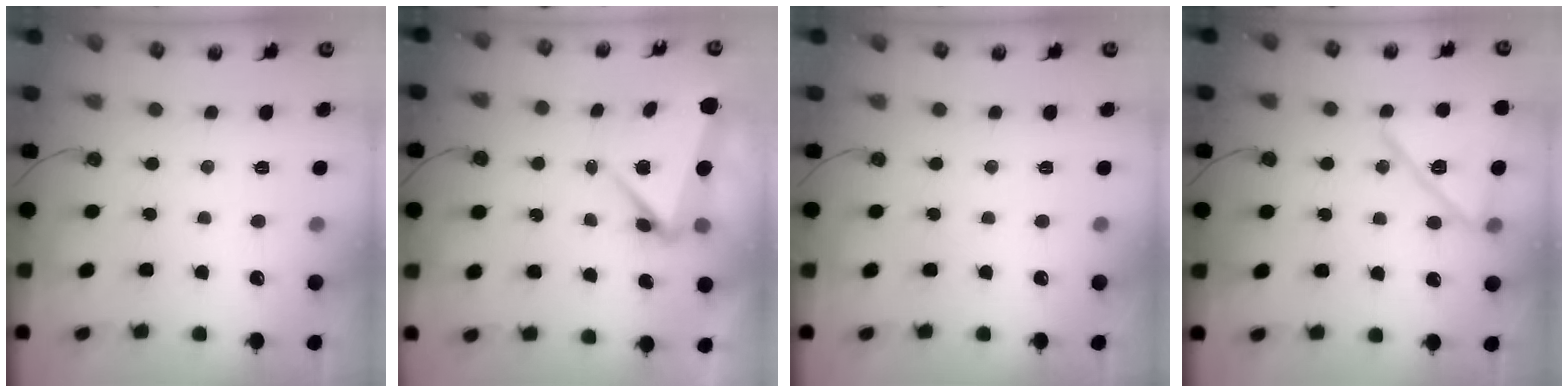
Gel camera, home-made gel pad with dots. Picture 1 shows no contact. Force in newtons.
{"total": 7.3, "press": 5.9, "slide": 4.3}
{"total": 0.0}
{"total": 15.2, "press": 15.1, "slide": 0.9}